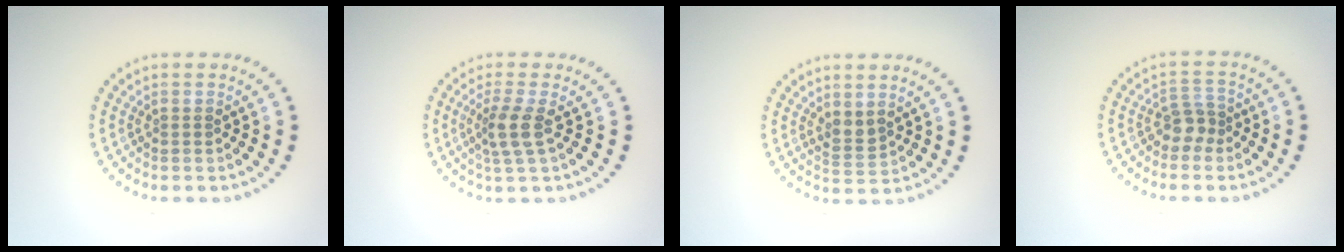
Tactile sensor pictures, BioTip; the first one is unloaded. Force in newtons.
{"total": 2.6, "press": 2.0, "slide": 1.6}
{"total": 1.5, "press": 1.3, "slide": 0.8}
{"total": 2.1, "press": 1.7, "slide": 1.3}